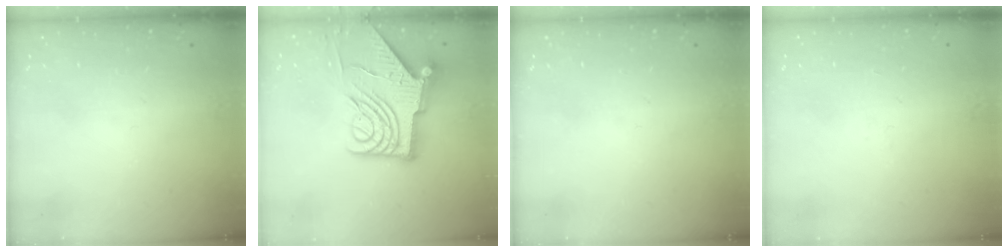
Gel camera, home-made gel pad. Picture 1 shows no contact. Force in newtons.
{"total": 15.2, "press": 15.1, "slide": 1.5}
{"total": 0.0}
{"total": 2.0, "press": 1.9, "slide": 0.5}